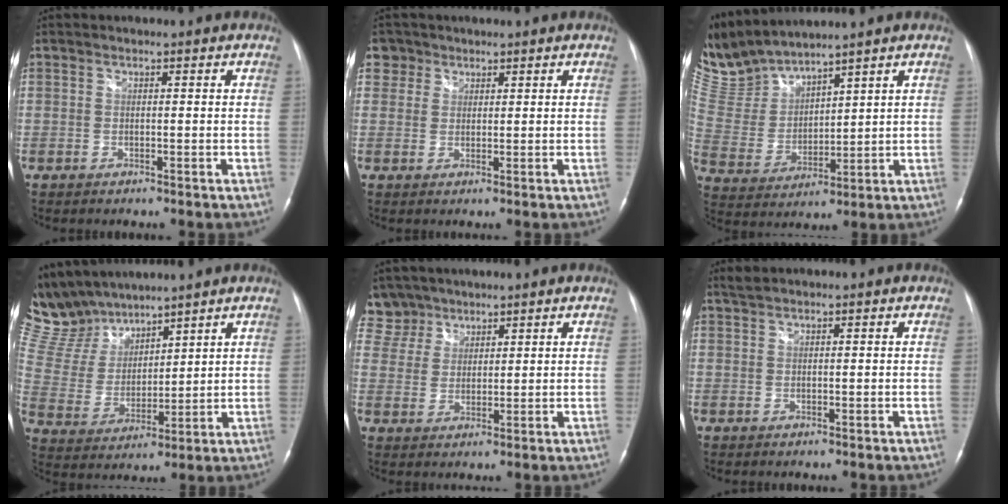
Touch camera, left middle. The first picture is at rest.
{"total": 3.0, "force": [1.7, 2.4, -0.3], "torque": [0.016, 0.008, 0.027]}
{"total": 11.7, "force": [11.3, 1.0, 3.0], "torque": [-0.092, 0.008, 0.248]}
{"total": 12.9, "force": [12.1, 3.3, 3.0], "torque": [-0.082, 0.016, 0.256]}
{"total": 6.4, "force": [5.2, 3.8, -0.6], "torque": [0.015, 0.009, 0.104]}
{"total": 1.1, "force": [1.0, -0.1, 0.4], "torque": [-0.012, 0.012, 0.026]}